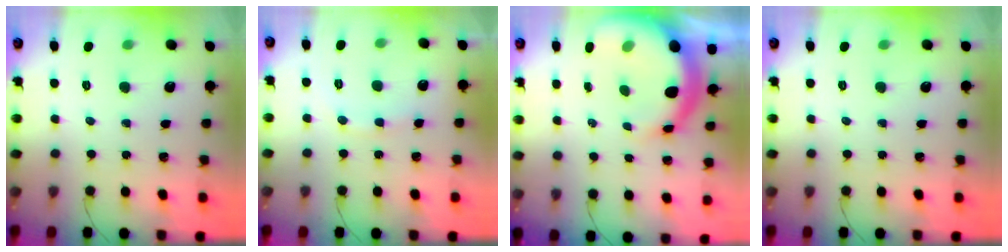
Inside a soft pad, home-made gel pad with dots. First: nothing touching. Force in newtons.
{"total": 7.5, "press": 7.3, "slide": 1.5}
{"total": 8.6, "press": 8.4, "slide": 1.9}
{"total": 0.0}